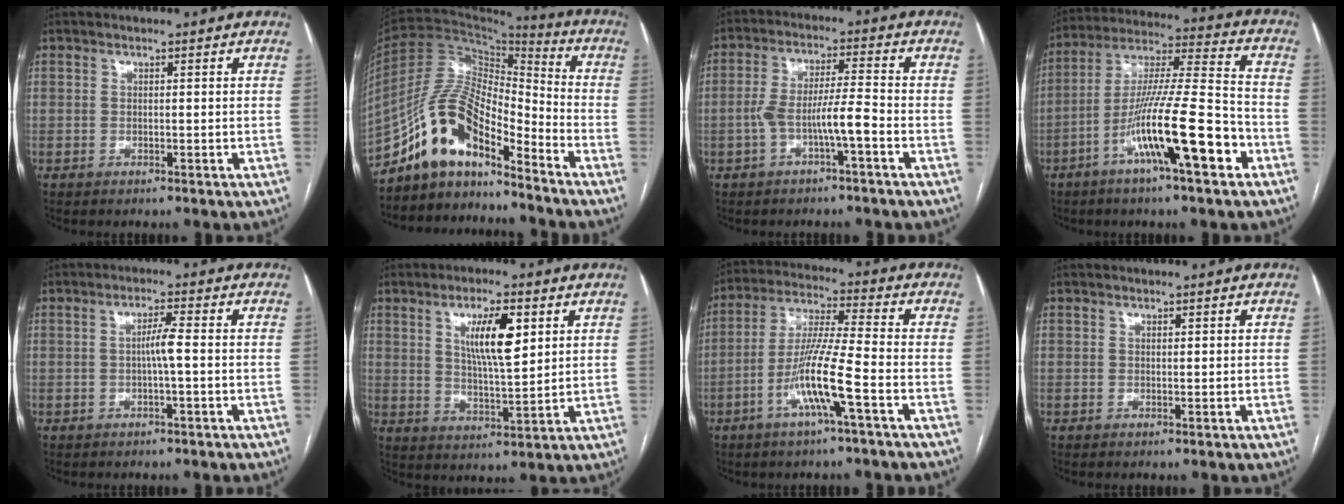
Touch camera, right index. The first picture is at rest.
{"total": 13.2, "force": [-10.2, 3.9, 7.5], "torque": [-0.138, 0.036, -0.186]}
{"total": 6.5, "force": [-2.6, 0.2, 6.0], "torque": [-0.118, 0.022, -0.042]}
{"total": 16.7, "force": [-7.2, 1.0, 15.1], "torque": [-0.272, -0.004, -0.126]}
{"total": 3.0, "force": [-0.3, -0.2, 2.9], "torque": [-0.051, 0.002, -0.005]}
{"total": 9.0, "force": [3.4, 2.1, 8.1], "torque": [-0.142, 0.000, 0.063]}
{"total": 10.8, "force": [-4.2, -0.4, 9.9], "torque": [-0.198, -0.002, -0.083]}
{"total": 0.0}